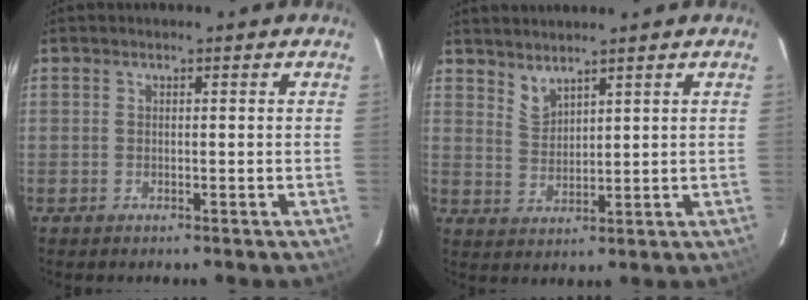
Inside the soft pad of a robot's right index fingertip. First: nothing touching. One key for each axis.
{"total": 3.6, "fx": 3.4, "fy": 0.8, "fz": 1.1, "tx": -0.020, "ty": -0.002, "tz": 0.068}